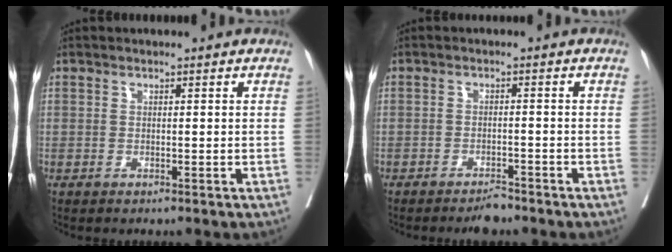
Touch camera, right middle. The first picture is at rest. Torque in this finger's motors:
{"motor_torque": [0.01, 0.00, 0.00, 0.00]}